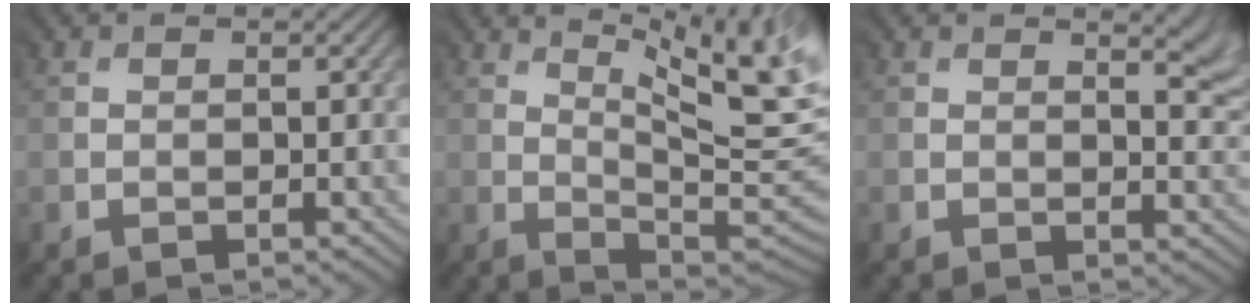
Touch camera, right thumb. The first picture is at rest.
{"total": 13.3, "force": [5.3, 2.9, 11.8], "torque": [-0.157, 0.026, 0.094]}
{"total": 4.1, "force": [1.9, 1.1, 3.5], "torque": [-0.035, 0.000, 0.027]}